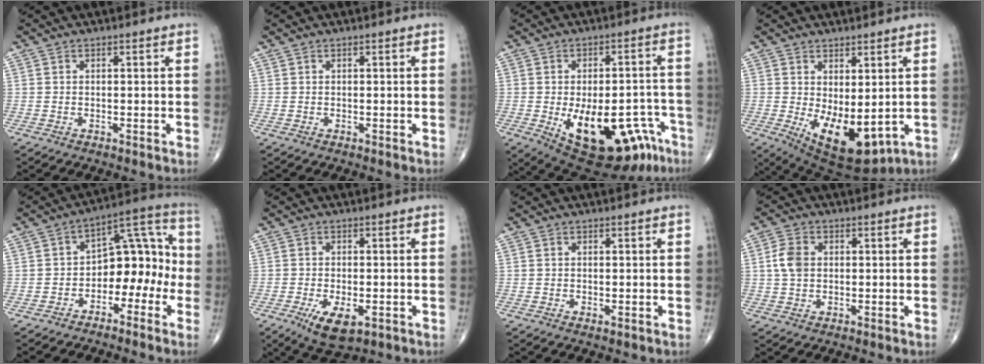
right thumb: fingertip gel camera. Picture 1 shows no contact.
{"total": 0.0}
{"total": 21.2, "force": [-9.4, 10.2, 16.0], "torque": [-0.182, 0.033, -0.110]}
{"total": 11.5, "force": [-1.2, 5.4, 10.1], "torque": [-0.149, -0.022, 0.008]}
{"total": 12.0, "force": [-3.5, 7.7, 8.6], "torque": [-0.076, 0.066, -0.062]}
{"total": 7.2, "force": [-3.0, 3.2, 5.7], "torque": [-0.097, -0.006, -0.040]}
{"total": 0.6, "force": [-0.2, 0.1, 0.5], "torque": [-0.010, -0.005, -0.004]}
{"total": 4.8, "force": [0.6, 3.5, 3.2], "torque": [-0.063, 0.004, 0.006]}